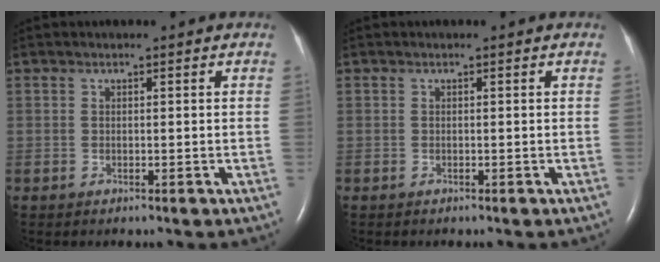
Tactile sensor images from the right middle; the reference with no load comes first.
{"total": 0.0}